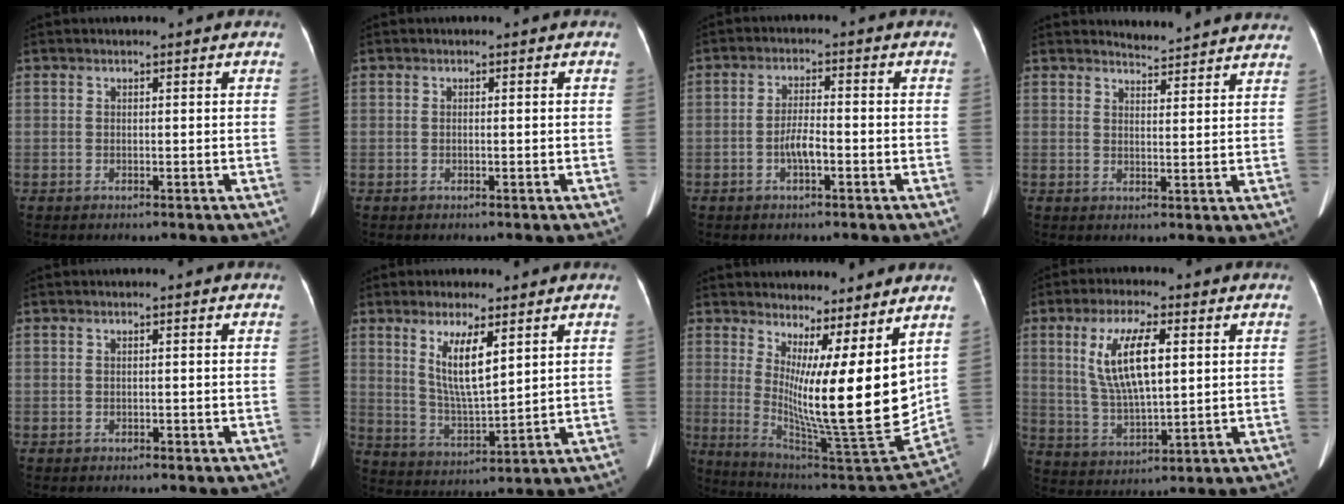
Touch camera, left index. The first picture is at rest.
{"total": 0.5, "force": [-0.1, 0.0, 0.5], "torque": [-0.013, 0.001, 0.002]}
{"total": 3.7, "force": [-1.4, 0.9, 3.4], "torque": [-0.067, 0.008, -0.025]}
{"total": 9.1, "force": [9.0, 0.5, 1.0], "torque": [-0.008, -0.008, 0.092]}
{"total": 0.5, "force": [-0.5, 0.1, 0.0], "torque": [0.002, -0.007, -0.012]}
{"total": 7.9, "force": [3.5, 1.5, 7.0], "torque": [-0.134, -0.017, 0.072]}
{"total": 15.0, "force": [4.3, 0.9, 14.4], "torque": [-0.235, -0.046, 0.081]}
{"total": 10.1, "force": [2.6, 2.8, 9.3], "torque": [-0.191, -0.001, 0.054]}